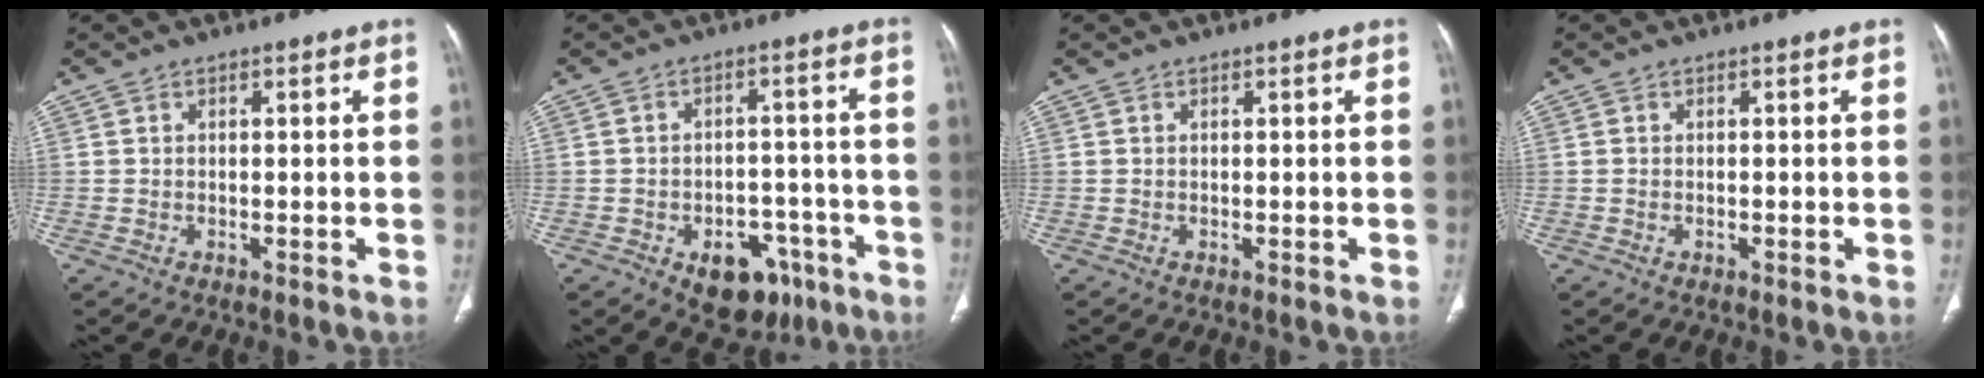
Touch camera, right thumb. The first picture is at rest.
{"total": 11.0, "force": [-5.9, 7.0, 6.0], "torque": [-0.044, 0.039, -0.072]}
{"total": 0.0}
{"total": 0.0}